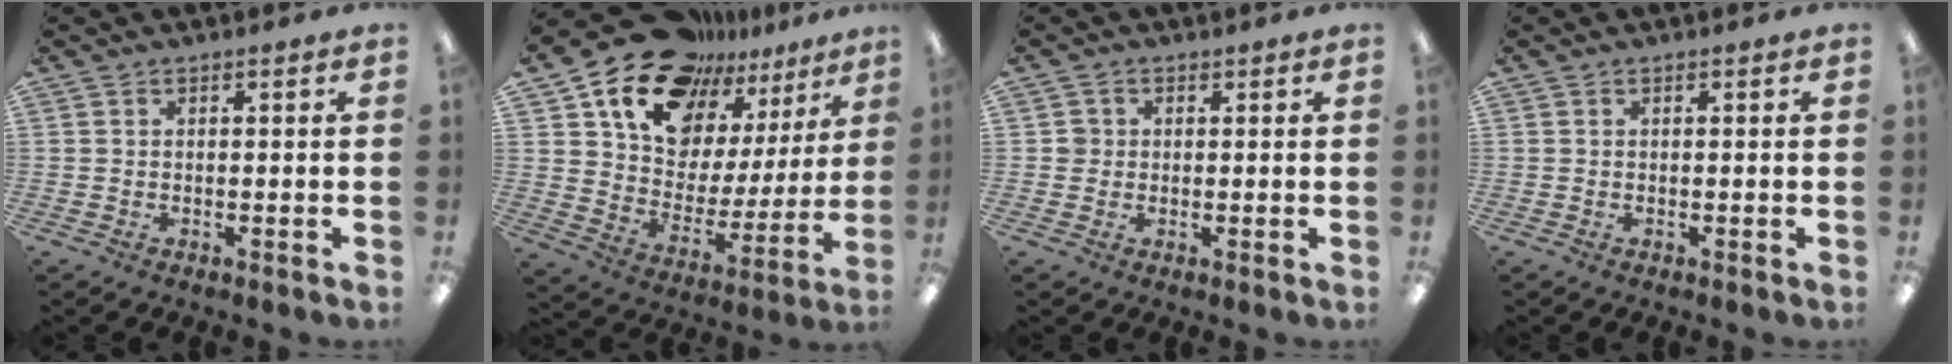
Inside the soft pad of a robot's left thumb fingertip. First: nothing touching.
{"total": 16.1, "force": [13.0, 8.5, 4.1], "torque": [-0.105, -0.107, 0.236]}
{"total": 2.2, "force": [0.3, 2.2, 0.4], "torque": [-0.001, 0.002, 0.001]}
{"total": 0.0}